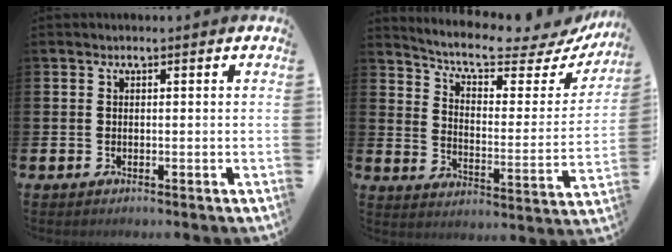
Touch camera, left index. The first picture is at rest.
{"total": 7.4, "force": [6.6, 1.6, 2.9], "torque": [-0.075, -0.054, 0.105]}